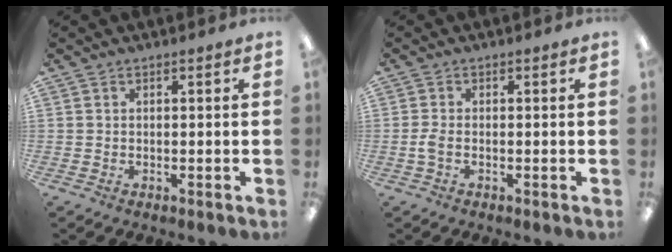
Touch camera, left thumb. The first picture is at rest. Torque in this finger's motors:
{"motor_torque": [-0.02, 0.01, 0.17, -0.14, 0.00]}